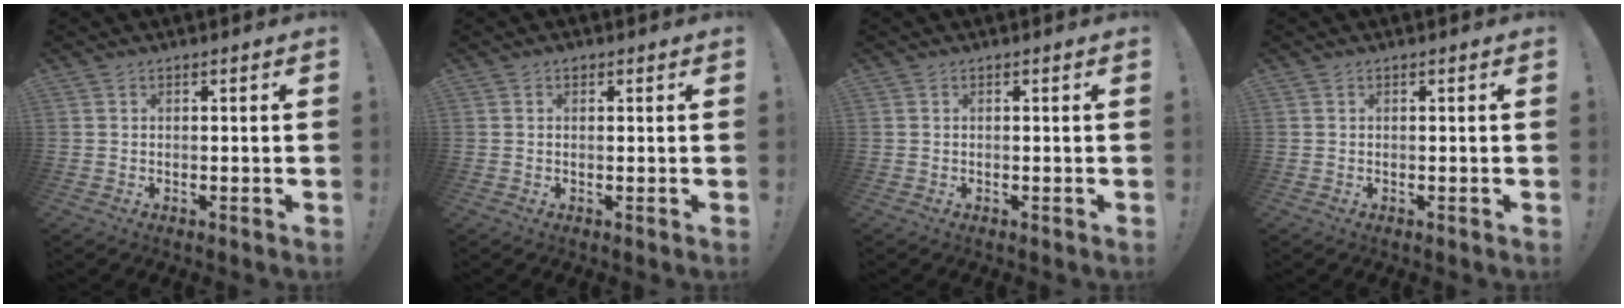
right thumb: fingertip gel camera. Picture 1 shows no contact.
{"total": 0.6, "force": [0.4, 0.4, 0.2], "torque": [-0.002, 0.001, 0.006]}
{"total": 0.0}
{"total": 0.0}